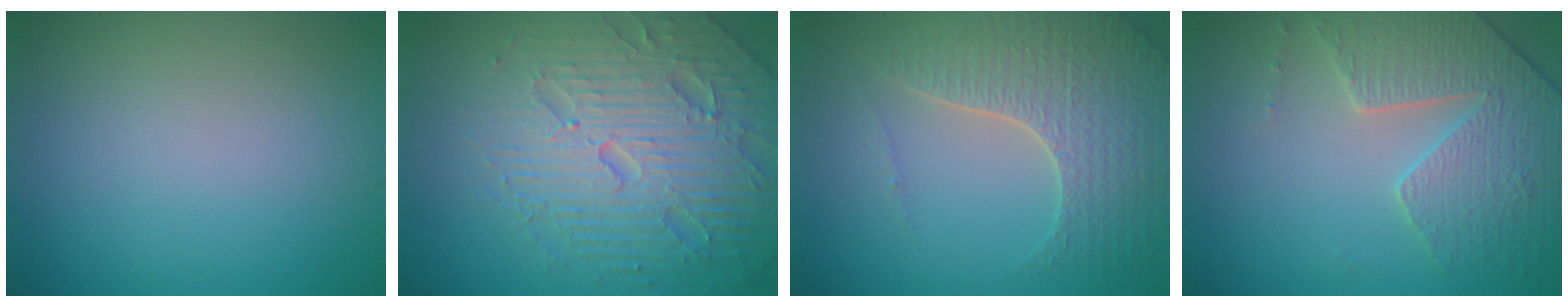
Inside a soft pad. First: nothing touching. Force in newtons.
{"total": 7.3, "press": 7.1, "slide": 1.5}
{"total": 5.1, "press": 4.5, "slide": 2.3}
{"total": 4.2, "press": 4.1, "slide": 1.0}